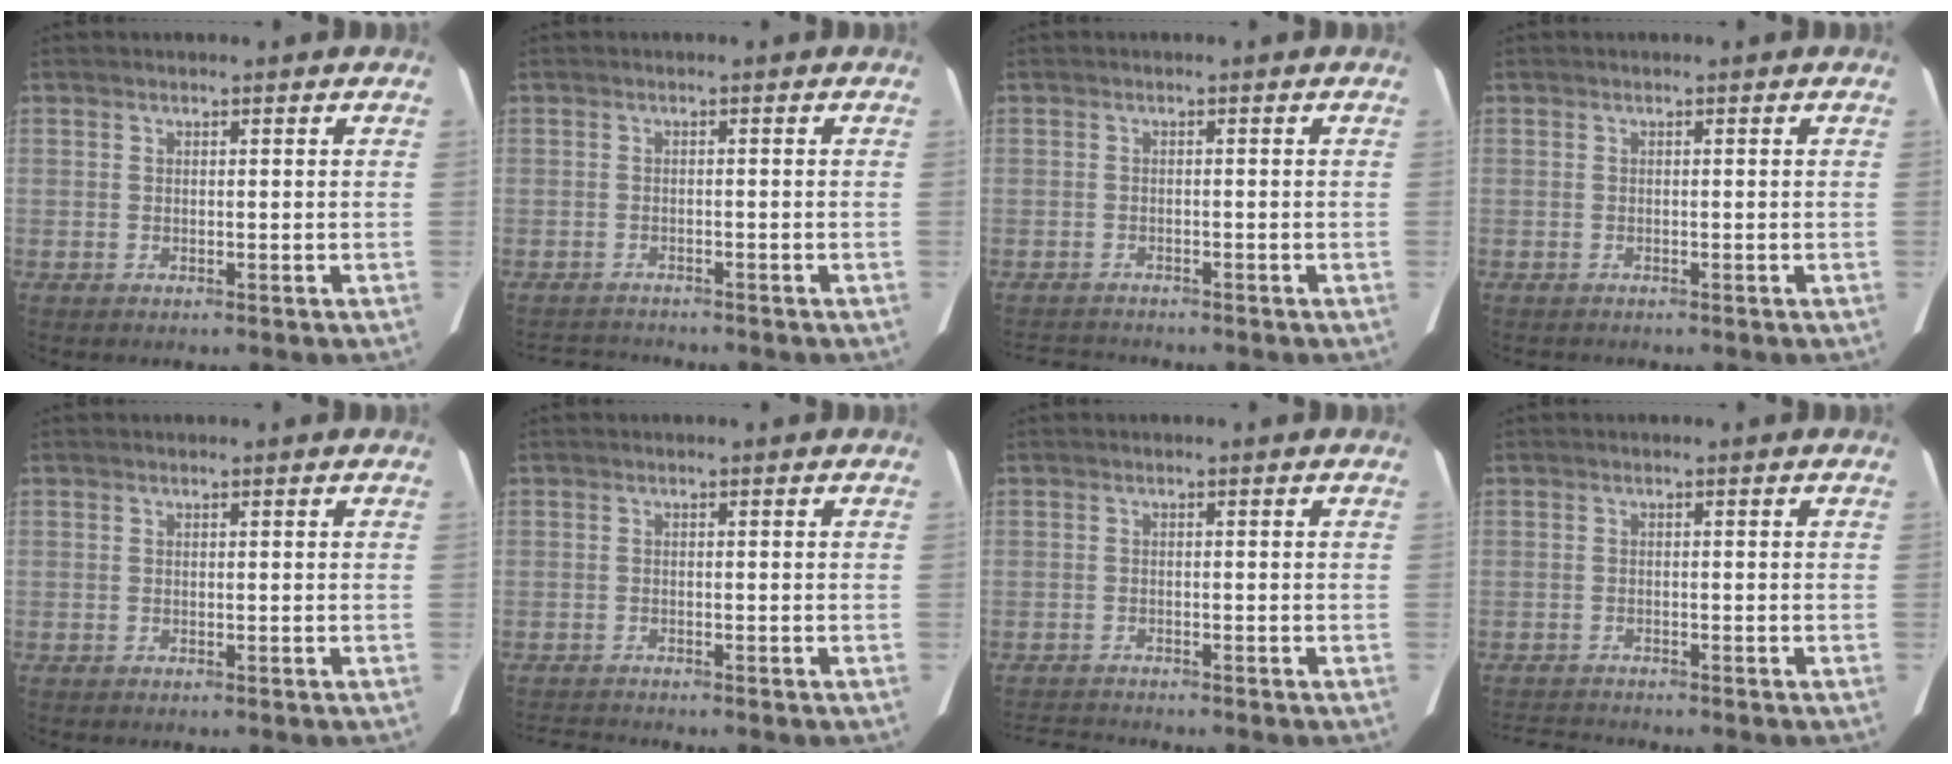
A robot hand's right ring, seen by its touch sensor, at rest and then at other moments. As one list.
[{"total": 4.1, "force": [-4.1, 0.3, 0.6], "torque": [-0.012, -0.011, -0.062]}, {"total": 4.0, "force": [-3.9, 0.6, 0.8], "torque": [-0.015, -0.009, -0.059]}, {"total": 0.7, "force": [-0.6, 0.2, 0.1], "torque": [-0.009, -0.002, -0.010]}, {"total": 0.0}, {"total": 2.0, "force": [-2.0, -0.3, 0.1], "torque": [-0.007, -0.013, -0.034]}, {"total": 2.9, "force": [-2.8, -0.4, 0.2], "torque": [-0.008, -0.017, -0.048]}, {"total": 2.9, "force": [-2.9, -0.3, 0.2], "torque": [-0.009, -0.017, -0.048]}]